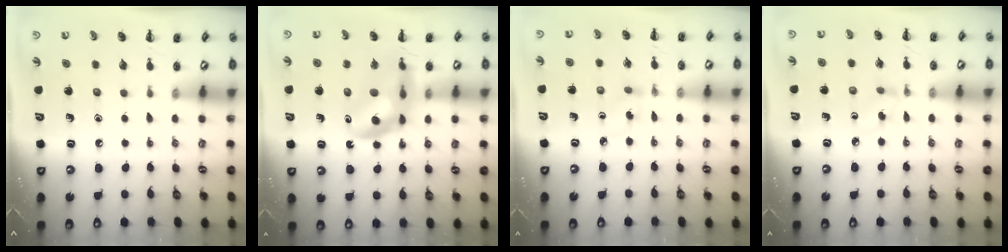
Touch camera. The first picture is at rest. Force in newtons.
{"total": 11.8, "press": 11.3, "slide": 3.4}
{"total": 3.6, "press": 3.3, "slide": 1.5}
{"total": 2.9, "press": 2.6, "slide": 1.2}